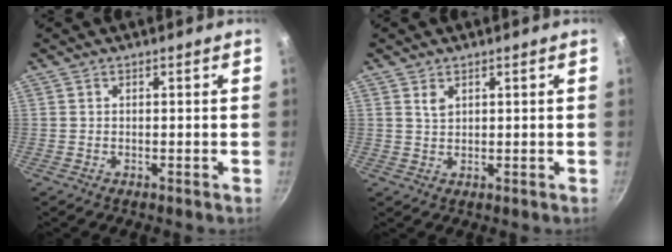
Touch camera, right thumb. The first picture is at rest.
{"total": 2.0, "force": [1.1, 1.2, 1.1], "torque": [-0.019, -0.004, 0.023]}